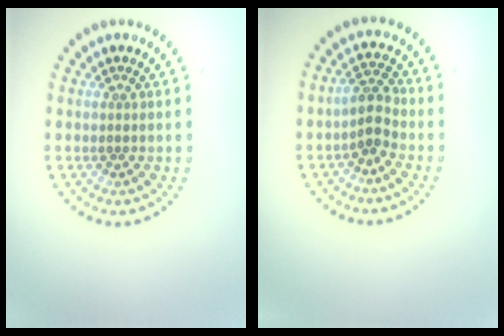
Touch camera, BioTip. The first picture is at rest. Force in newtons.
{"total": 2.2, "press": 2.0, "slide": 1.0}